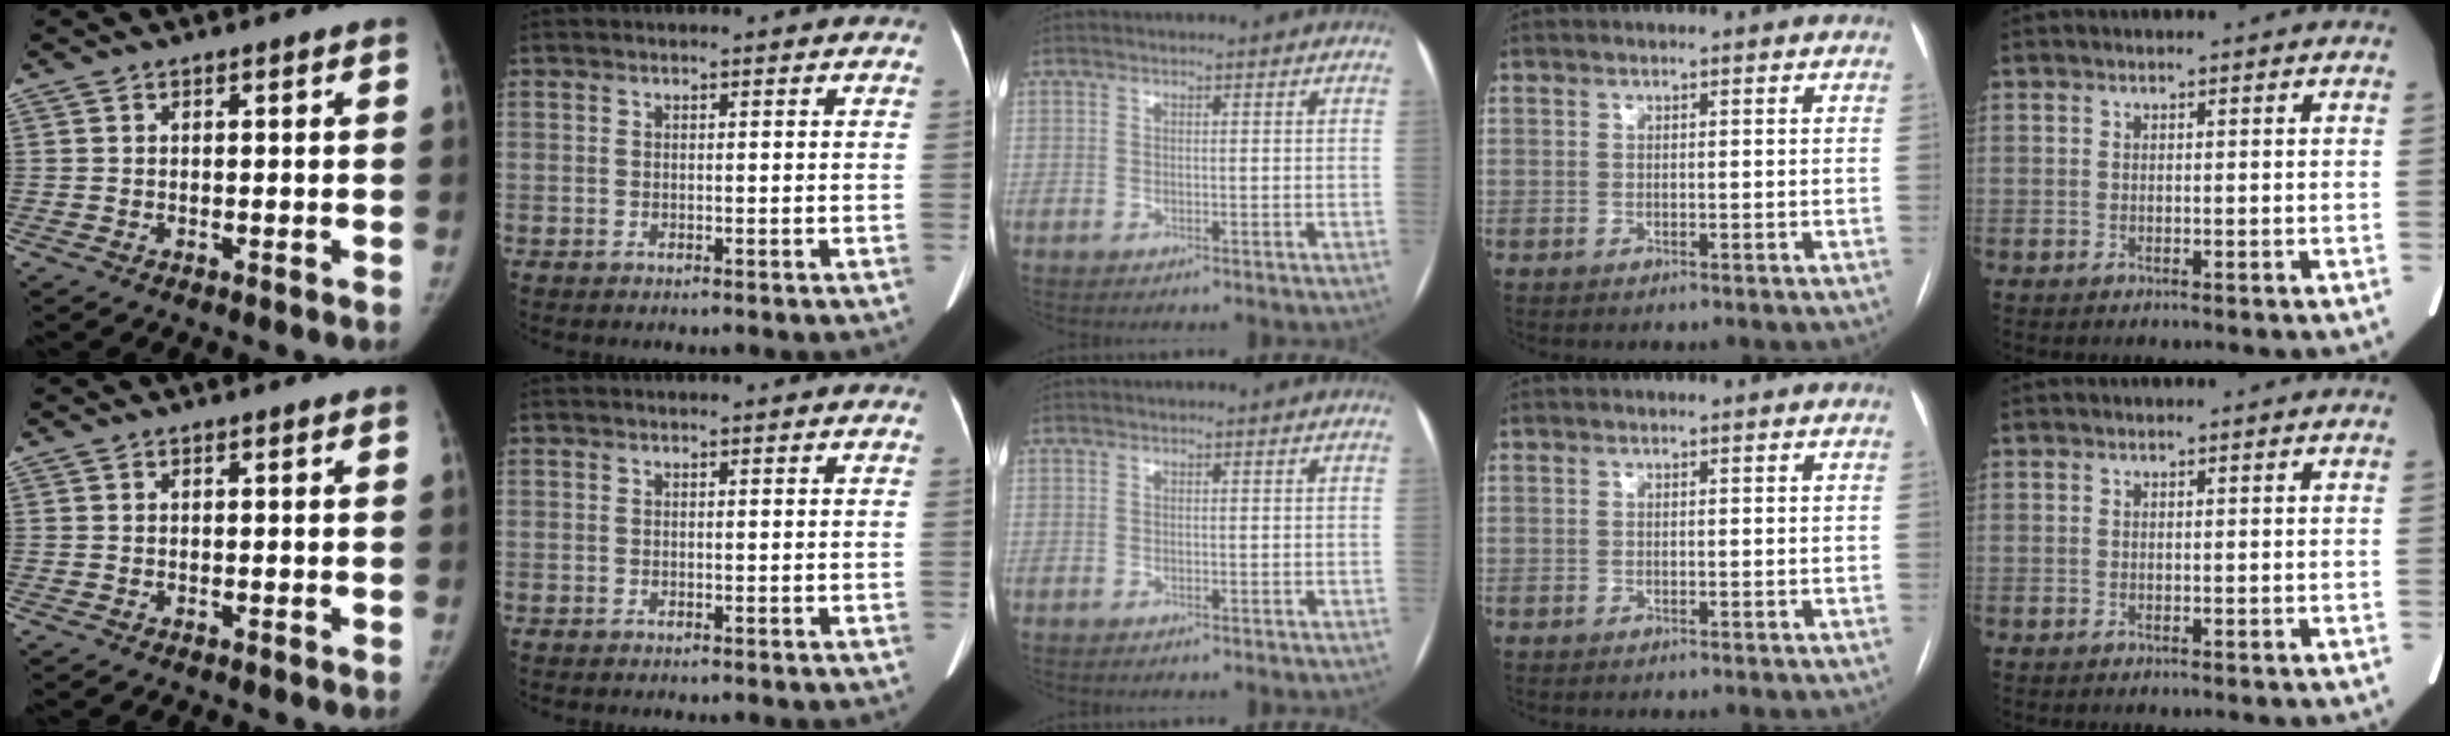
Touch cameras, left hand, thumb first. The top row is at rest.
{}